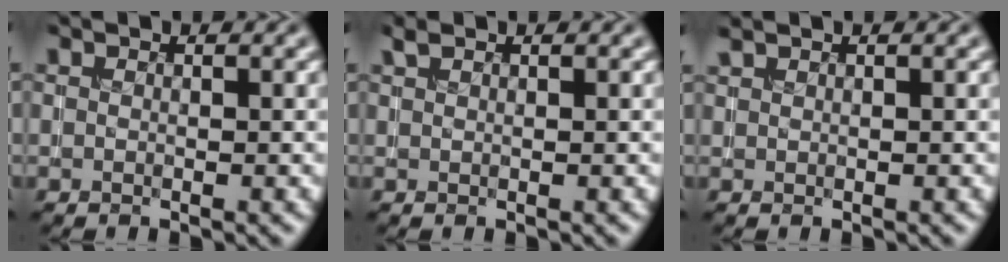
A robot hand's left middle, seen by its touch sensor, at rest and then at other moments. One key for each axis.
{"total": 0.9, "fx": 0.7, "fy": 0.2, "fz": 0.5, "tx": -0.012, "ty": 0.004, "tz": 0.015}
{"total": 0.8, "fx": 0.7, "fy": 0.2, "fz": 0.3, "tx": -0.004, "ty": 0.002, "tz": 0.016}